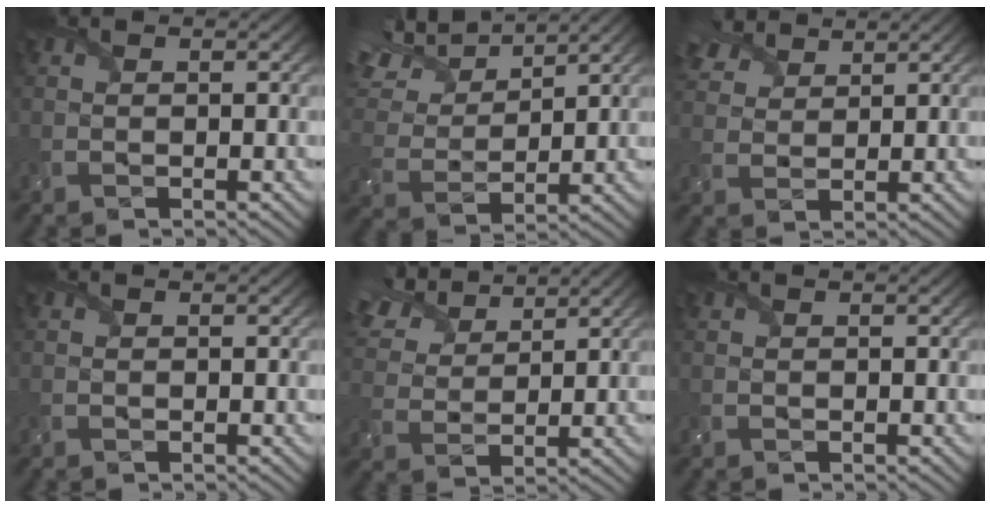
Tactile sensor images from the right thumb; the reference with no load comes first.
{"total": 12.7, "force": [9.5, 4.4, 7.2], "torque": [-0.202, 0.038, 0.154]}
{"total": 5.4, "force": [4.2, 2.5, 2.1], "torque": [-0.058, 0.018, 0.085]}
{"total": 0.0}
{"total": 9.1, "force": [6.9, 3.8, 4.6], "torque": [-0.128, 0.029, 0.131]}
{"total": 0.0}